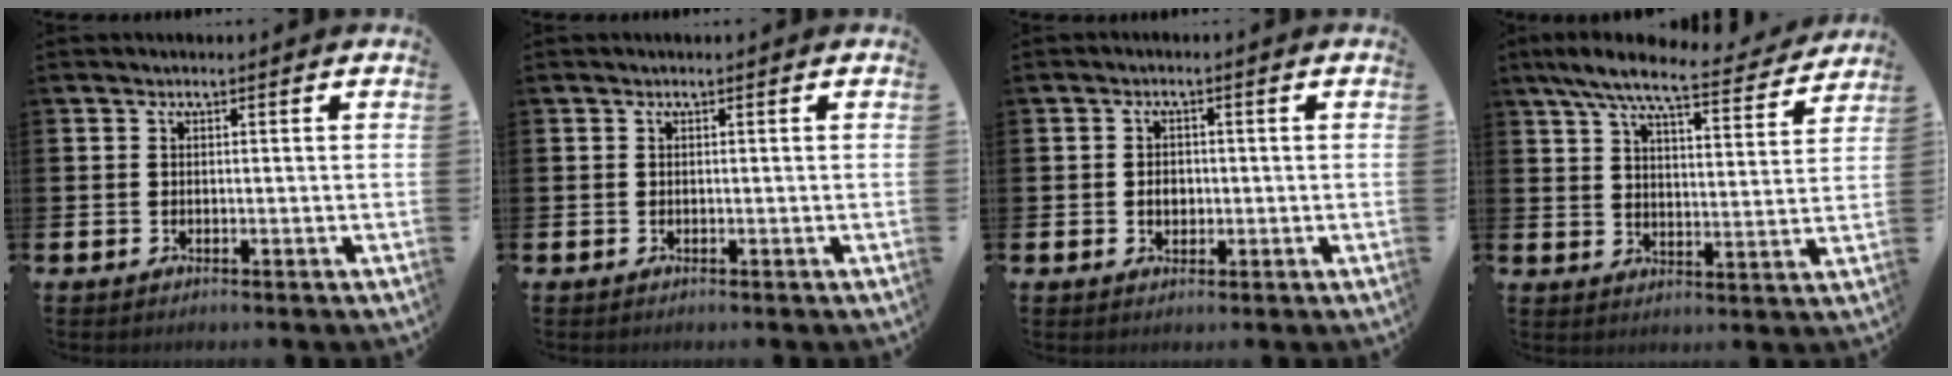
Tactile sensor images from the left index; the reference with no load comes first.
{"total": 0.0}
{"total": 2.3, "force": [-0.2, 1.7, 1.4], "torque": [-0.007, -0.002, -0.011]}
{"total": 8.6, "force": [7.5, 1.4, 3.8], "torque": [-0.090, -0.038, 0.130]}